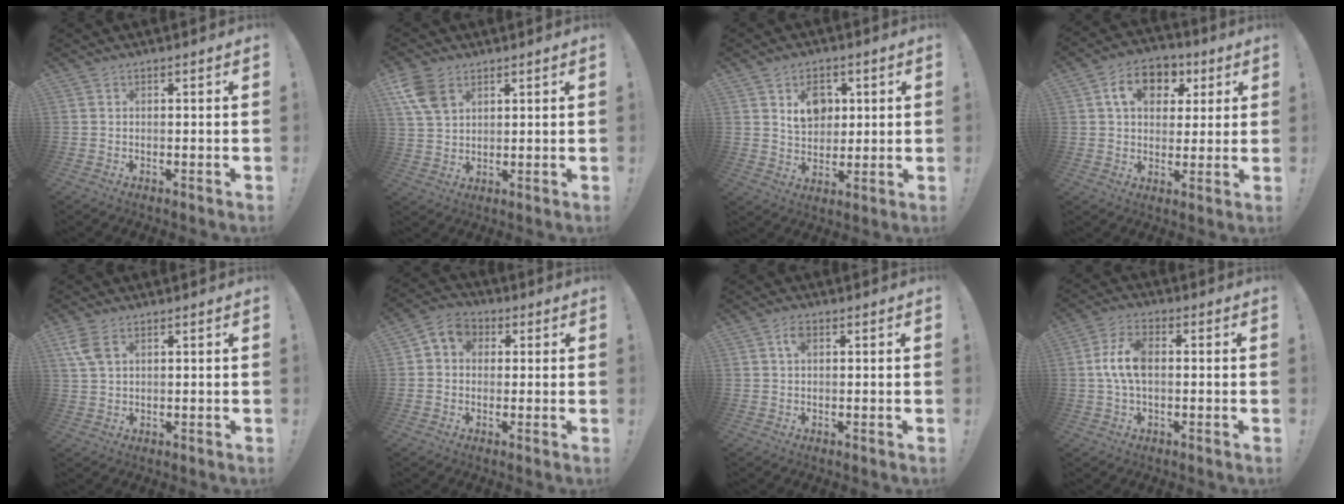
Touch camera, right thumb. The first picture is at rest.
{"total": 9.3, "force": [4.7, 6.0, 5.4], "torque": [-0.117, -0.007, 0.092]}
{"total": 8.9, "force": [3.4, 7.0, 4.4], "torque": [-0.051, -0.013, 0.062]}
{"total": 12.0, "force": [4.4, 8.9, 6.7], "torque": [-0.096, -0.005, 0.083]}
{"total": 5.6, "force": [2.7, 2.9, 3.9], "torque": [-0.087, -0.005, 0.051]}
{"total": 5.8, "force": [0.8, 5.1, 2.5], "torque": [-0.040, 0.005, 0.018]}
{"total": 2.9, "force": [1.1, 1.5, 2.2], "torque": [-0.036, 0.002, 0.015]}
{"total": 8.7, "force": [0.2, 4.8, 7.3], "torque": [-0.140, 0.005, 0.006]}